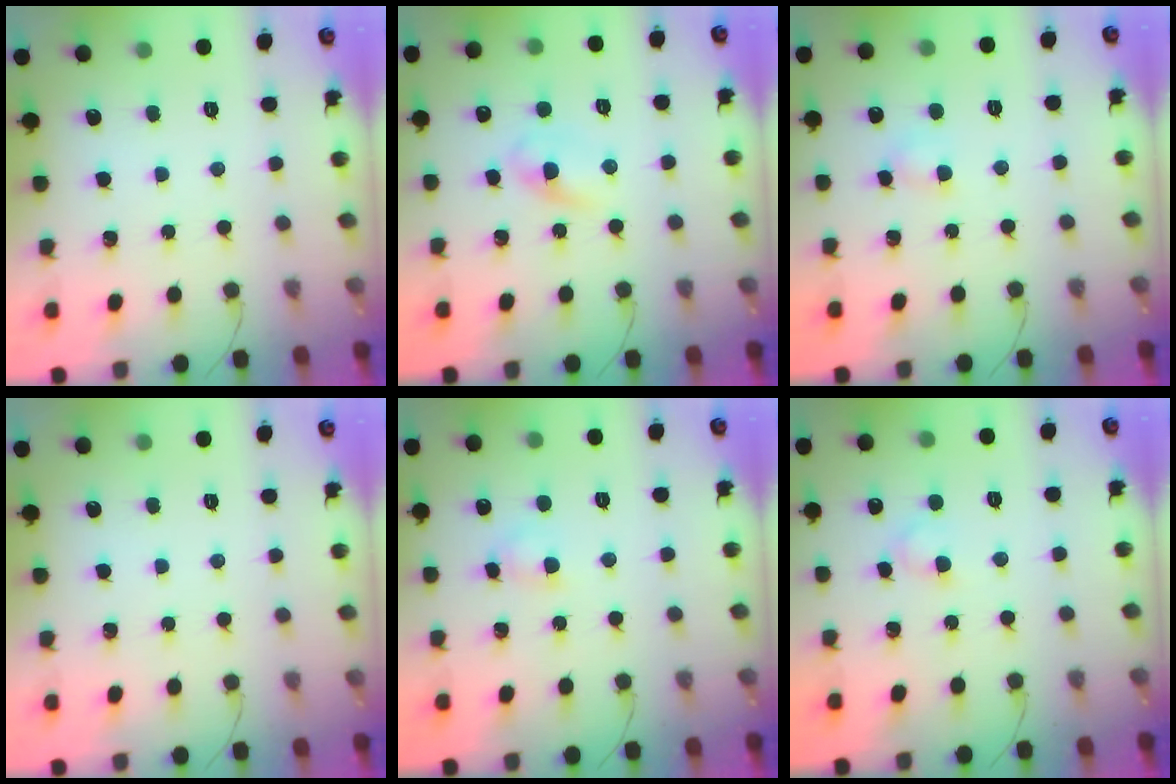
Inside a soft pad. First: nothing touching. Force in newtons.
{"total": 3.0, "press": 2.8, "slide": 1.3}
{"total": 3.2, "press": 3.0, "slide": 1.2}
{"total": 0.0}
{"total": 2.9, "press": 2.7, "slide": 1.1}
{"total": 2.0, "press": 1.7, "slide": 0.9}